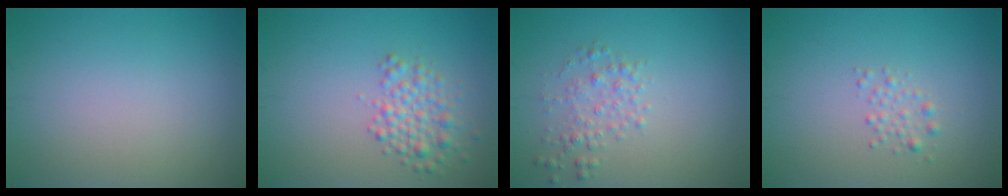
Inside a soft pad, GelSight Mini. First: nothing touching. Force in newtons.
{"total": 2.9, "press": 2.9, "slide": 0.1}
{"total": 1.9, "press": 1.9, "slide": 0.0}
{"total": 1.2, "press": 1.2, "slide": 0.0}